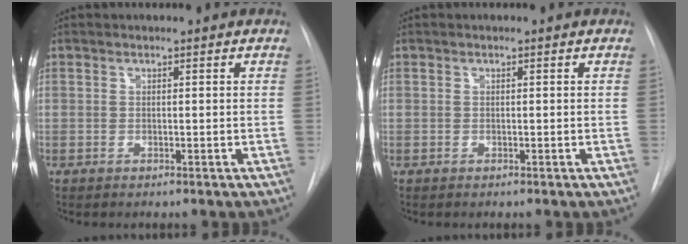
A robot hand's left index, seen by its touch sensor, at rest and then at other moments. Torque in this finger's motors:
{"motor_torque": [0.00, 0.00, 0.00, 0.00]}